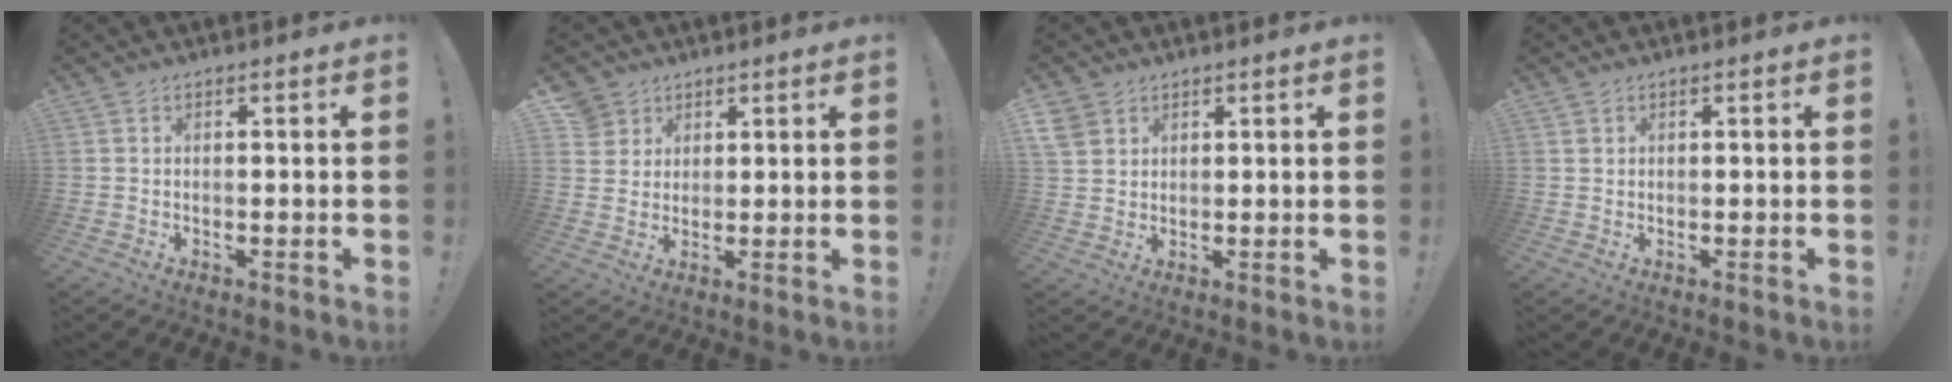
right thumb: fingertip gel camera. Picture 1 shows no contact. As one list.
[{"total": 5.2, "force": [3.1, 4.1, 0.7], "torque": [-0.009, -0.018, 0.059]}, {"total": 4.2, "force": [2.6, 3.0, 1.3], "torque": [-0.018, -0.012, 0.050]}, {"total": 0.7, "force": [0.5, 0.5, 0.0], "torque": [-0.001, 0.001, 0.009]}]